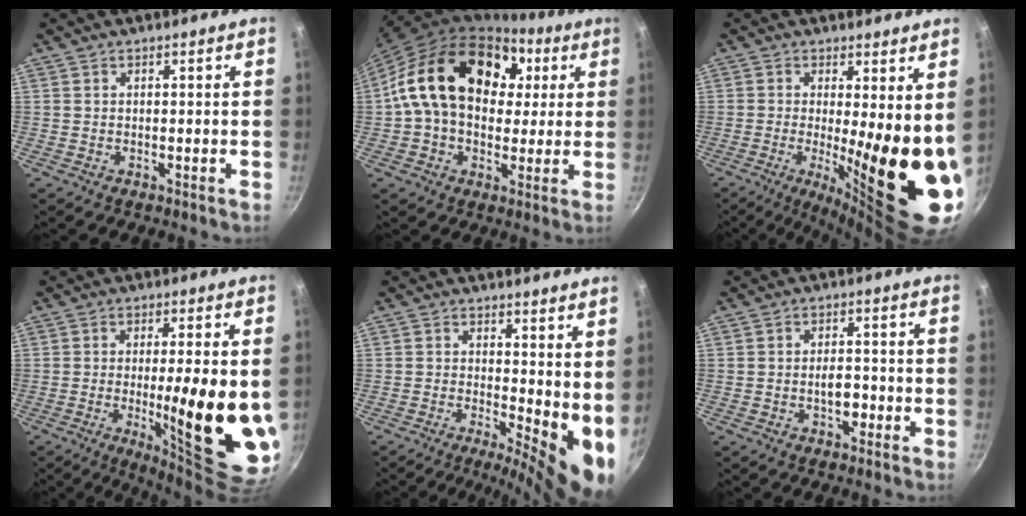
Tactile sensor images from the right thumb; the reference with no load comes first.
{"total": 22.2, "force": [5.1, 15.7, 14.8], "torque": [-0.228, 0.024, 0.074]}
{"total": 17.1, "force": [-0.3, 4.2, 16.6], "torque": [-0.216, -0.044, 0.005]}
{"total": 18.4, "force": [-1.7, 3.8, 18.0], "torque": [-0.247, -0.020, -0.018]}
{"total": 9.8, "force": [0.1, 3.9, 9.0], "torque": [-0.104, -0.017, 0.006]}
{"total": 4.0, "force": [-1.2, 2.2, 3.1], "torque": [-0.031, 0.014, -0.018]}